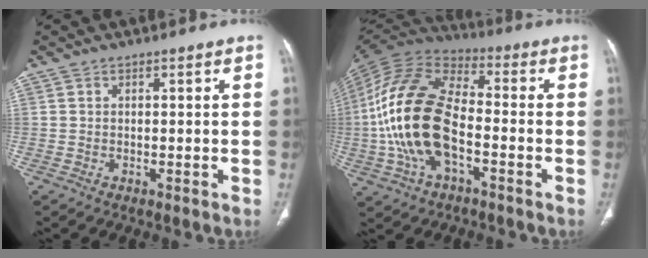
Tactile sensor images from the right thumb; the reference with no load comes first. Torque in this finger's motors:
{"motor_torque": [-0.35, 1.77, 2.57, -0.20, 0.97]}